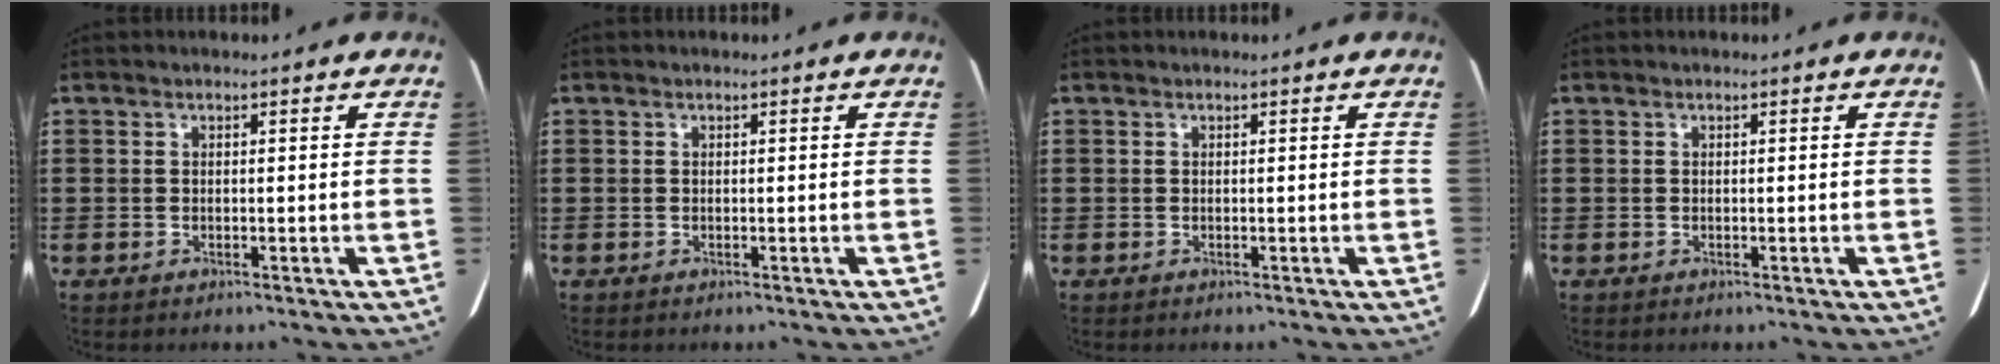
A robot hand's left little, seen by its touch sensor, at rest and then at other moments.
{"total": 0.0}
{"total": 0.0}
{"total": 0.0}